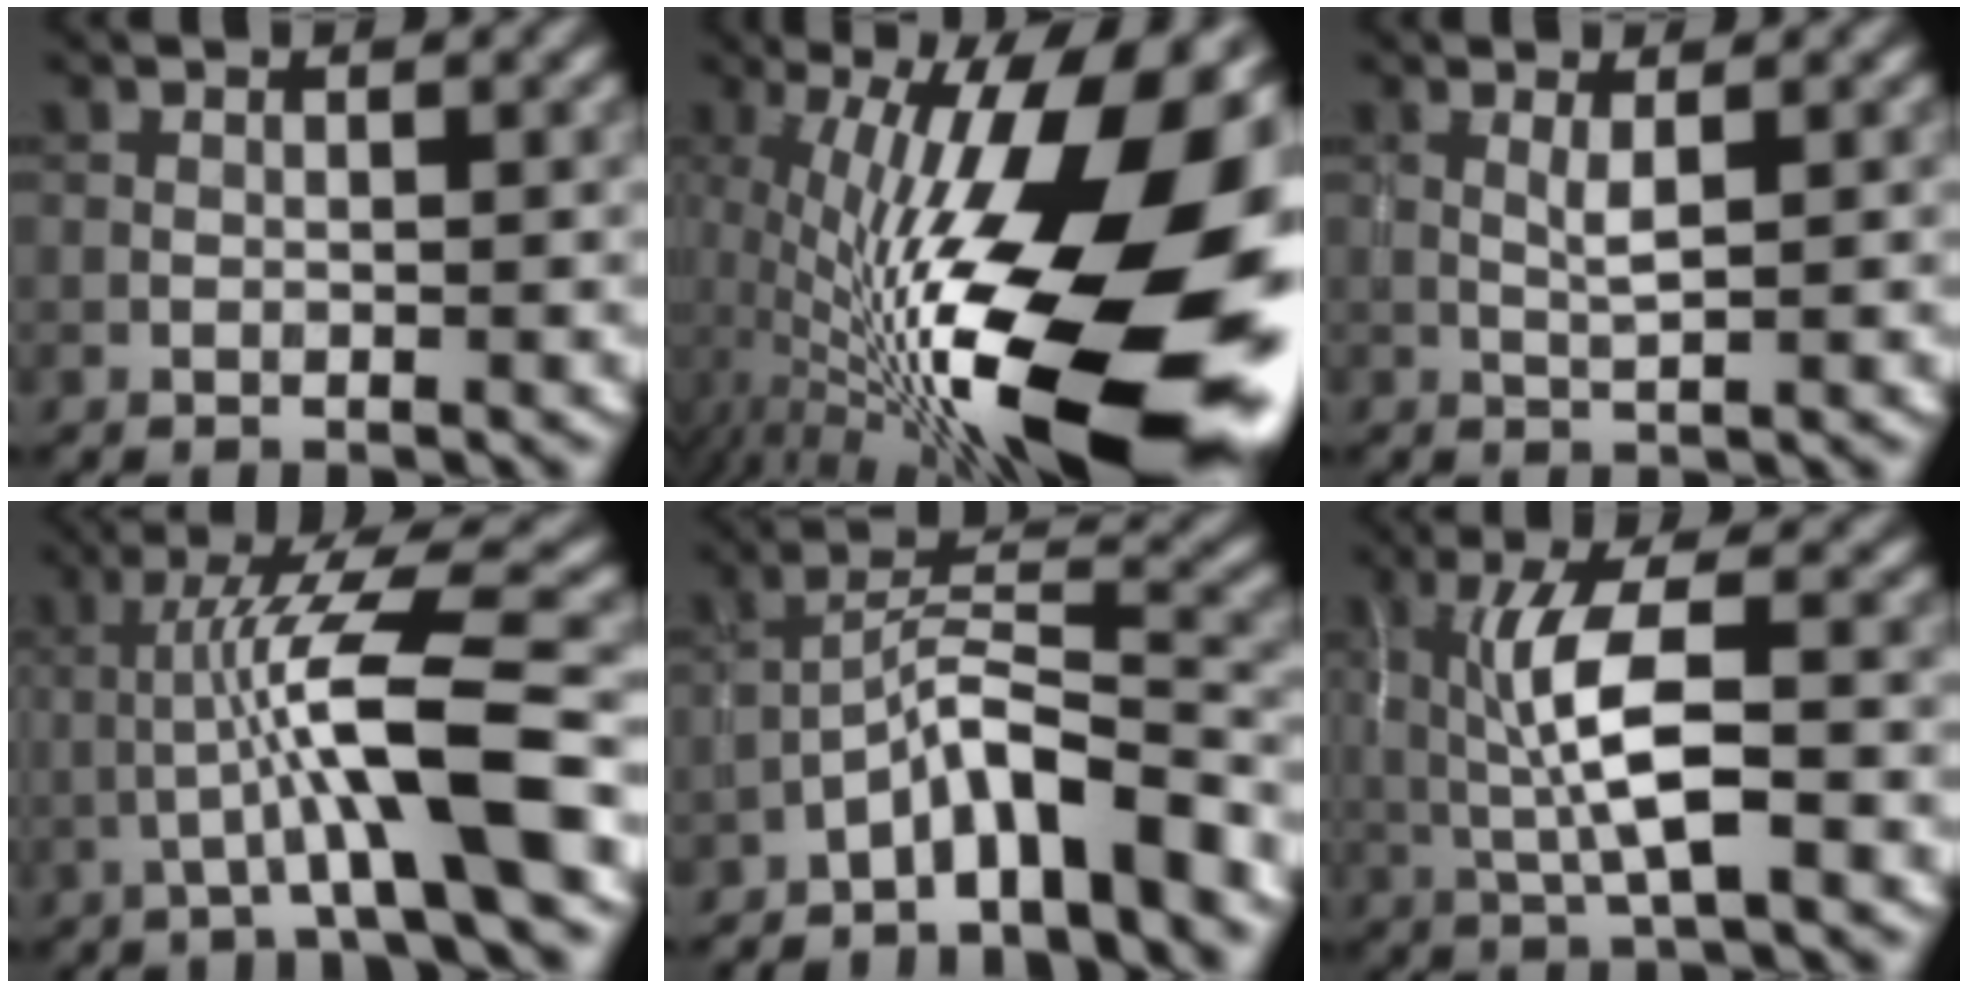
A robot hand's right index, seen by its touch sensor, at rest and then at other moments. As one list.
[{"total": 21.5, "force": [-2.0, 8.2, 19.8], "torque": [-0.321, -0.020, -0.034]}, {"total": 1.3, "force": [0.4, 0.0, 1.2], "torque": [-0.031, 0.000, 0.008]}, {"total": 7.2, "force": [-1.9, 0.1, 7.0], "torque": [-0.126, 0.023, -0.031]}, {"total": 6.8, "force": [-4.6, 1.4, 4.8], "torque": [-0.086, 0.013, -0.084]}, {"total": 6.2, "force": [-0.2, 1.5, 6.0], "torque": [-0.125, 0.006, -0.006]}]